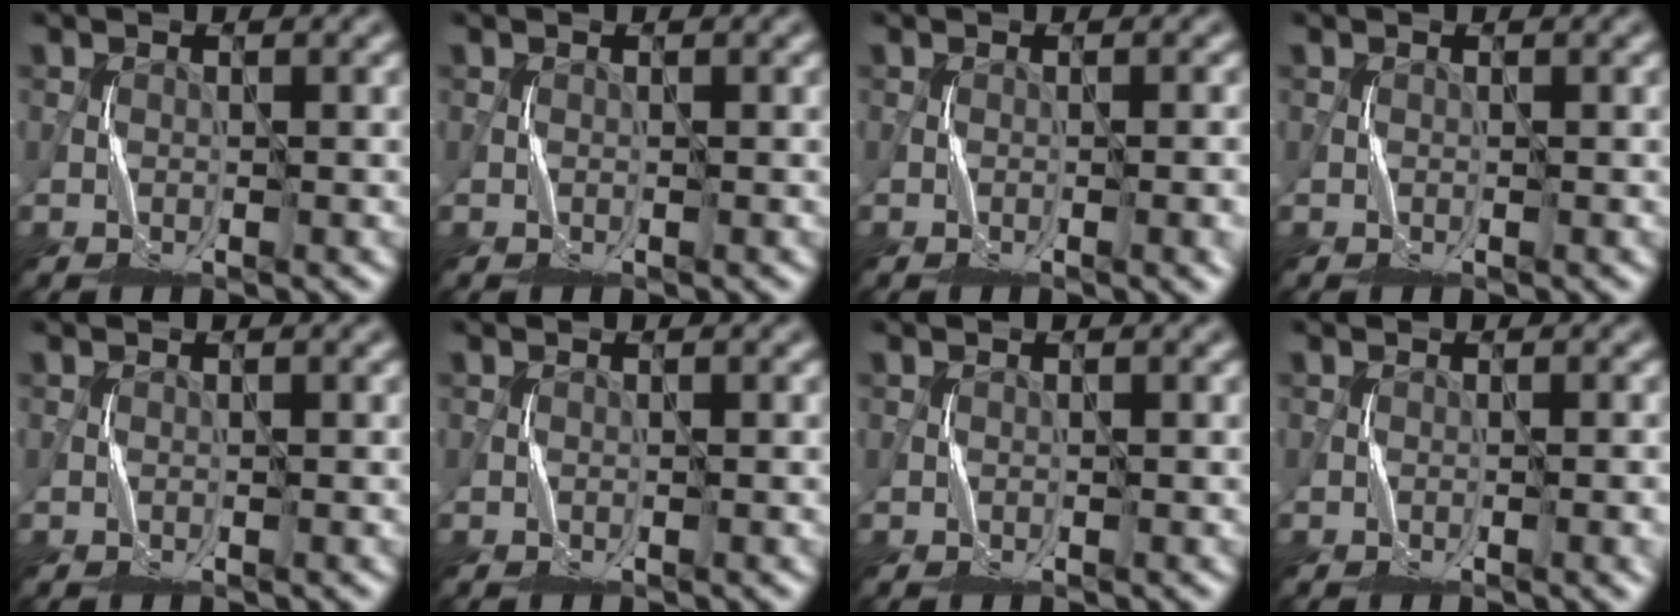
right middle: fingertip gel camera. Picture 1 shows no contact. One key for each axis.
{"total": 0.0}
{"total": 3.0, "fx": -0.6, "fy": 0.9, "fz": 2.7, "tx": -0.018, "ty": 0.006, "tz": -0.001}
{"total": 0.0}
{"total": 0.0}
{"total": 0.0}
{"total": 0.0}
{"total": 2.1, "fx": -0.4, "fy": 0.5, "fz": 1.9, "tx": -0.014, "ty": 0.005, "tz": -0.001}